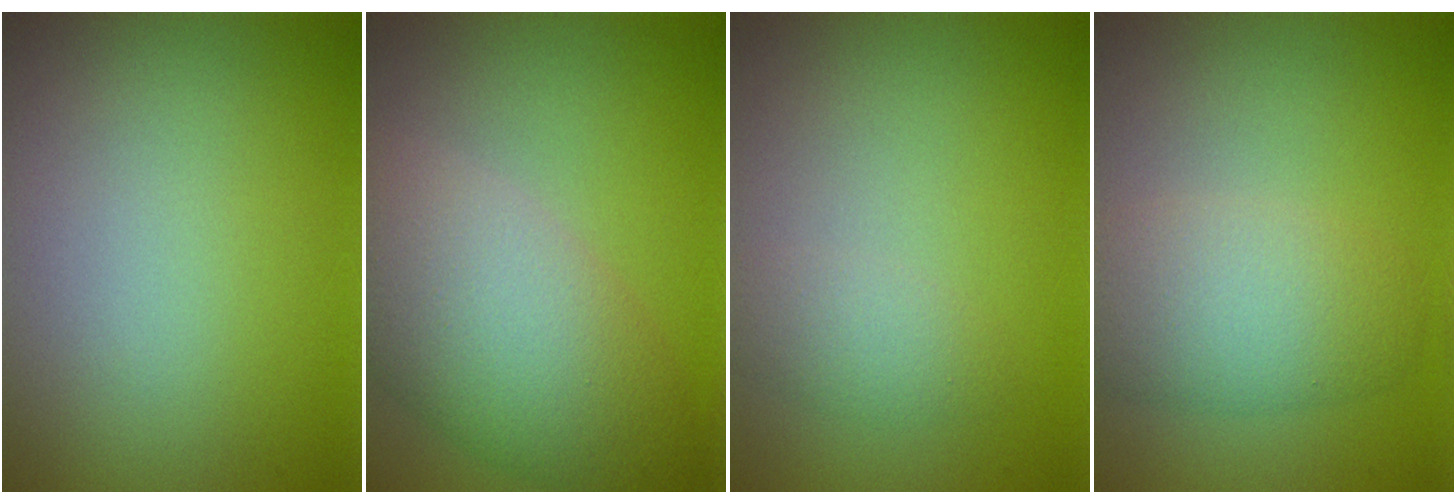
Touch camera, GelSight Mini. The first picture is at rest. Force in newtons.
{"total": 7.9, "press": 7.9, "slide": 0.6}
{"total": 1.6, "press": 1.6, "slide": 0.1}
{"total": 4.5, "press": 4.5, "slide": 0.2}